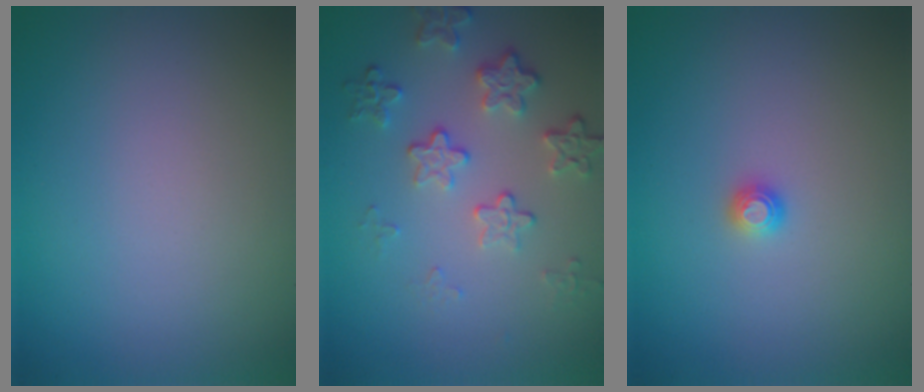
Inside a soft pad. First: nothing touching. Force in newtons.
{"total": 4.0, "press": 3.0, "slide": 2.6}
{"total": 1.0, "press": 1.0, "slide": 0.1}